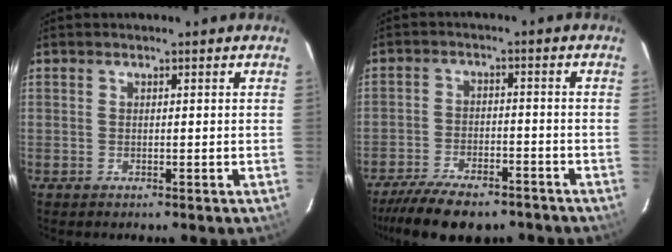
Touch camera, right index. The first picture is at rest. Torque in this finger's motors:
{"motor_torque": [1.22, -0.92, 0.32, 0.10]}